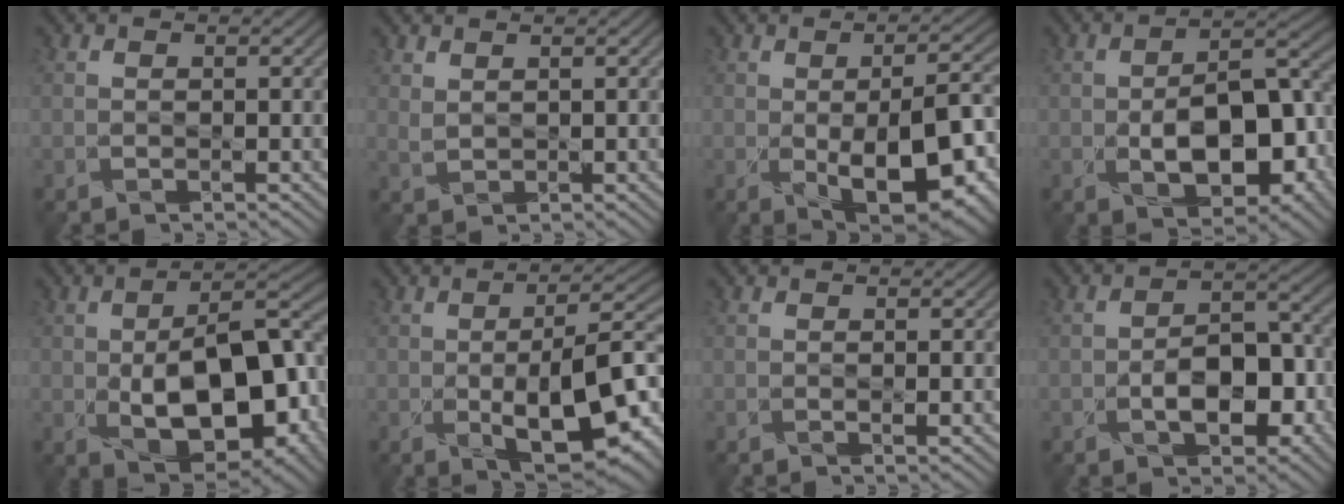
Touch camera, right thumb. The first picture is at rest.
{"total": 1.6, "force": [1.6, 0.1, -0.2], "torque": [-0.005, 0.001, 0.038]}
{"total": 12.0, "force": [-3.1, 5.5, 10.1], "torque": [-0.151, -0.027, -0.038]}
{"total": 11.0, "force": [-3.2, 6.0, 8.6], "torque": [-0.129, -0.008, -0.046]}
{"total": 14.0, "force": [-3.1, 7.5, 11.4], "torque": [-0.163, -0.014, -0.043]}
{"total": 13.1, "force": [-3.5, 5.0, 11.5], "torque": [-0.172, -0.016, -0.046]}
{"total": 1.1, "force": [-0.1, 0.4, 1.0], "torque": [-0.014, -0.004, 0.000]}
{"total": 7.3, "force": [-2.5, 4.1, 5.5], "torque": [-0.078, 0.001, -0.041]}